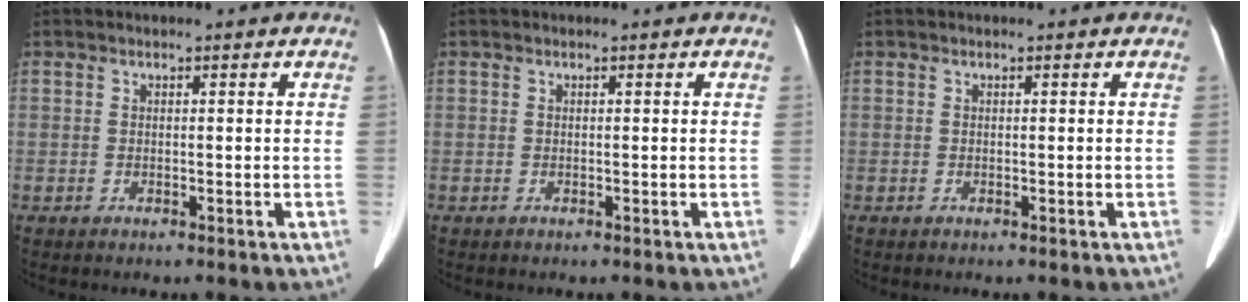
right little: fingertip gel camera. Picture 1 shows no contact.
{"total": 0.0}
{"total": 0.0}